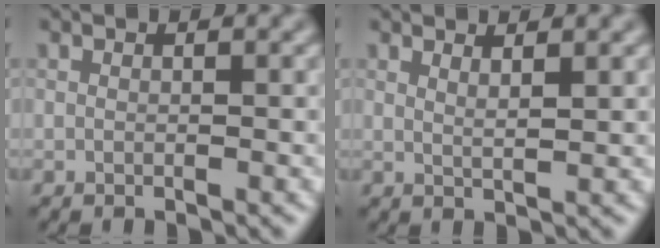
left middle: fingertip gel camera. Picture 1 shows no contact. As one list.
[{"total": 1.1, "force": [0.8, 0.1, 0.7], "torque": [-0.007, 0.000, 0.020]}]